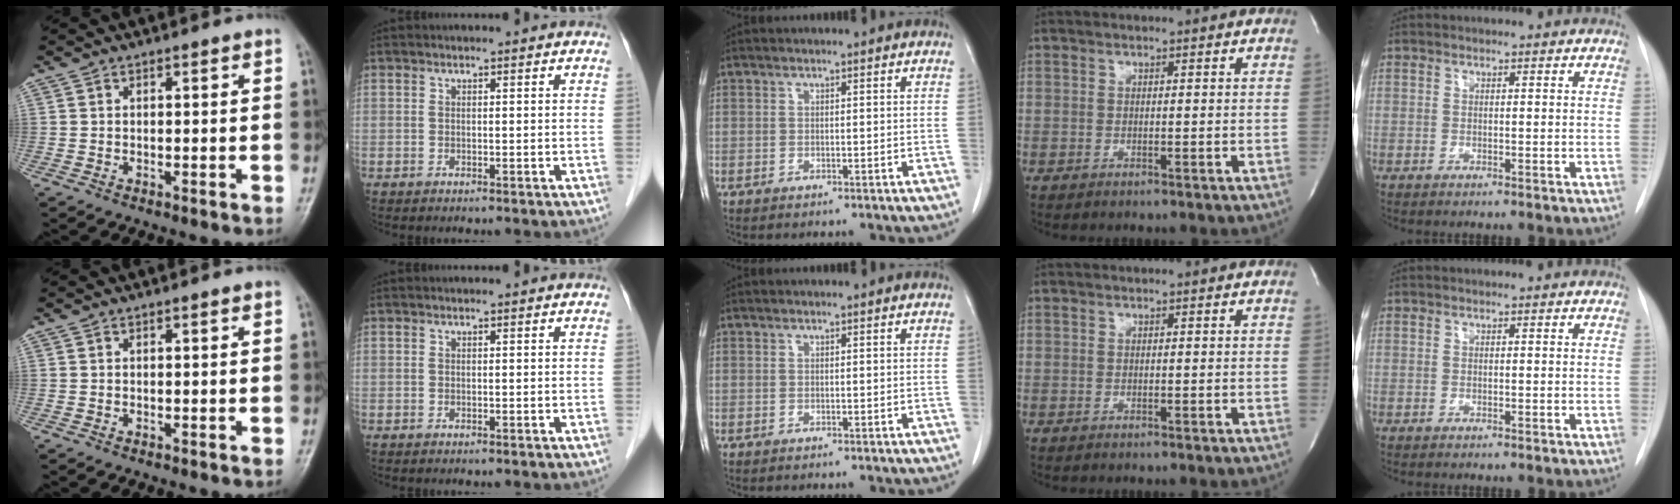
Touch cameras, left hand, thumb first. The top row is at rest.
{}